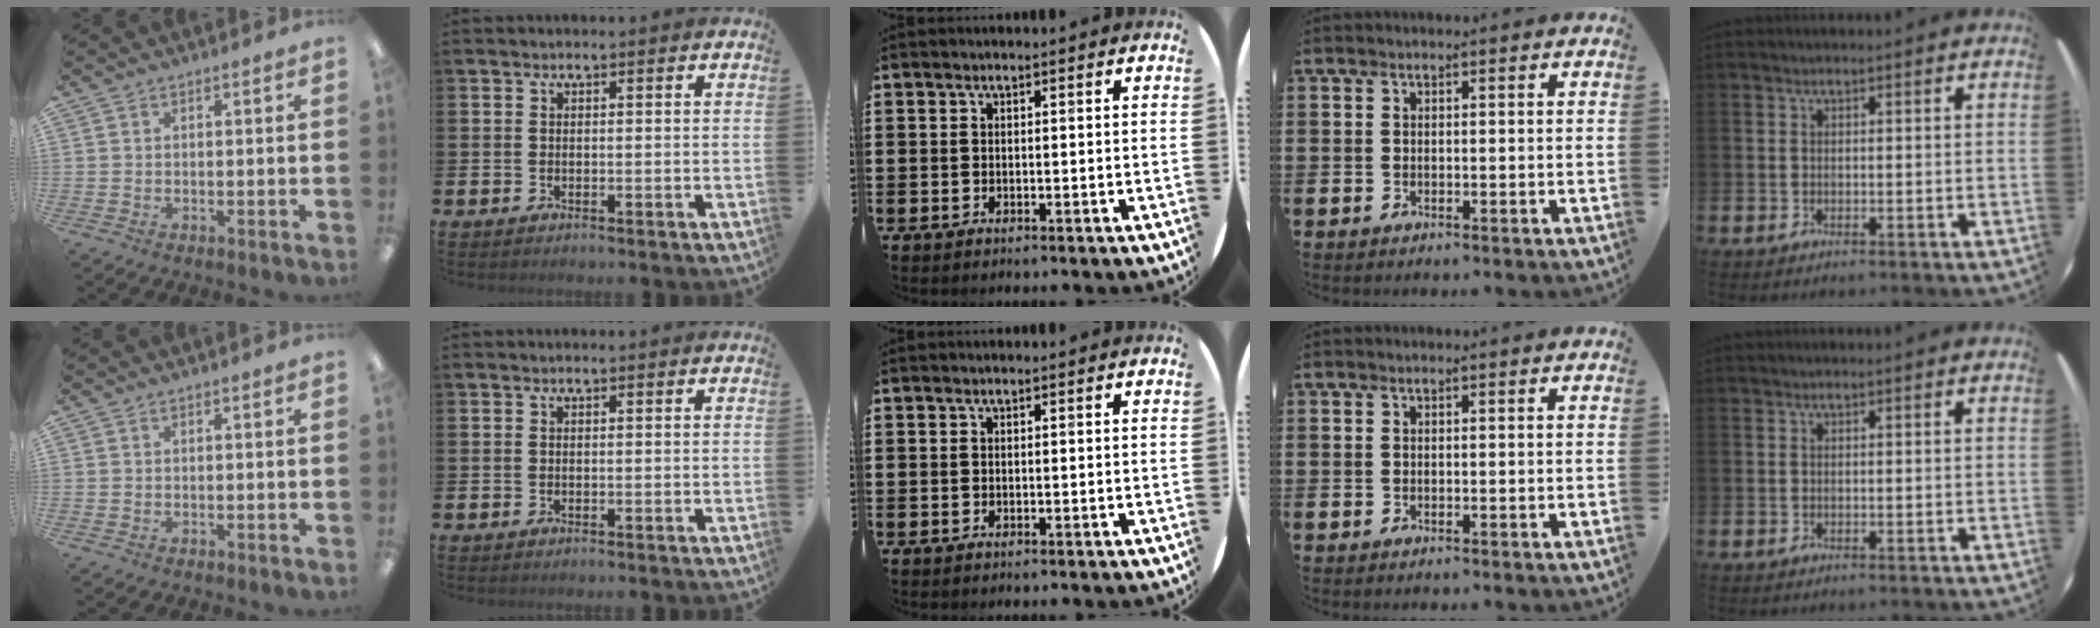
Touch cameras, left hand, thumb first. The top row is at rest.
{}